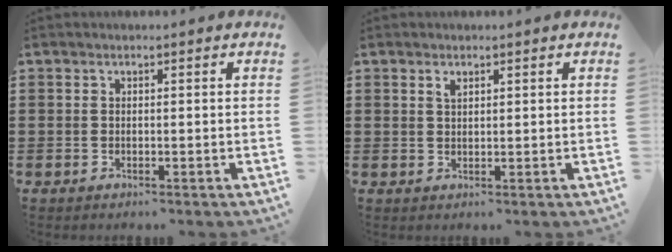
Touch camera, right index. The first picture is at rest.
{"total": 1.1, "force": [0.9, 0.4, 0.6], "torque": [-0.014, 0.002, 0.015]}